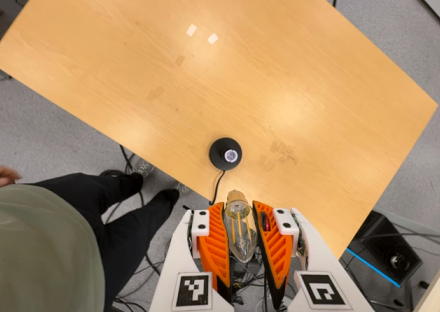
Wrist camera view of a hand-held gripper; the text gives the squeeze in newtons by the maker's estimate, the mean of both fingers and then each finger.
{"total": 21.6, "left": 23.4, "right": 19.9}